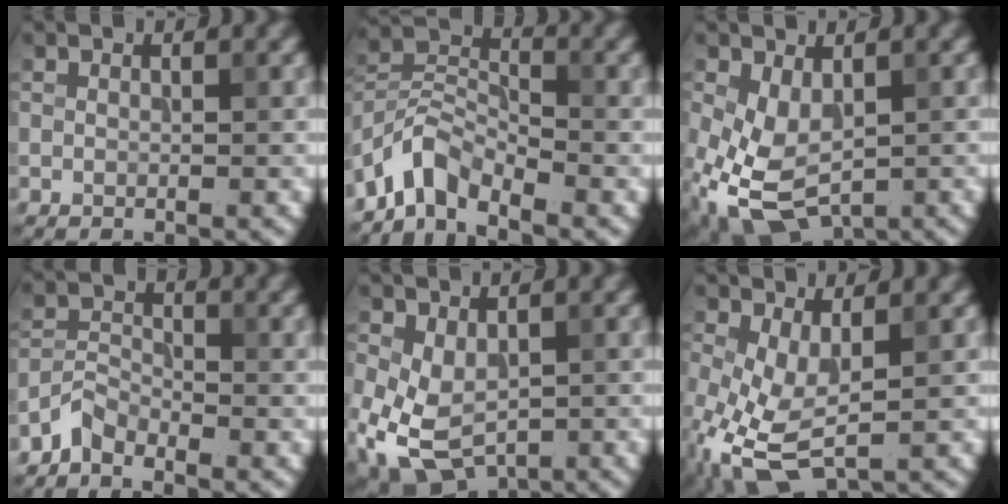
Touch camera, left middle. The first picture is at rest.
{"total": 4.3, "force": [-3.9, 1.3, 1.2], "torque": [-0.020, 0.006, -0.080]}
{"total": 6.2, "force": [-2.2, 3.6, 4.6], "torque": [-0.119, -0.009, -0.027]}
{"total": 2.4, "force": [-2.4, 0.4, 0.0], "torque": [-0.004, 0.005, -0.049]}
{"total": 6.3, "force": [-2.3, 3.7, 4.5], "torque": [-0.107, -0.020, -0.023]}
{"total": 5.4, "force": [-1.9, 2.4, 4.4], "torque": [-0.121, -0.012, -0.029]}